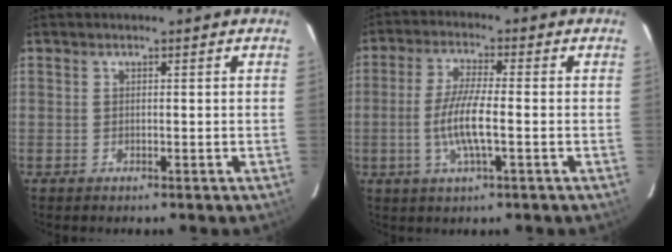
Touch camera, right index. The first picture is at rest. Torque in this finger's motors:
{"motor_torque": [1.30, -0.64, 0.75, 0.18]}